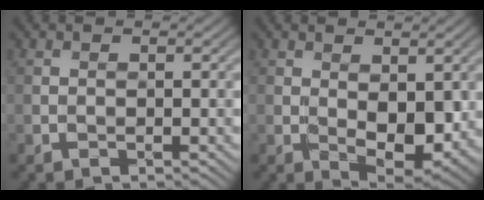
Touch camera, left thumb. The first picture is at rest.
{"total": 5.2, "force": [0.4, 2.6, 4.5], "torque": [-0.083, -0.014, 0.018]}